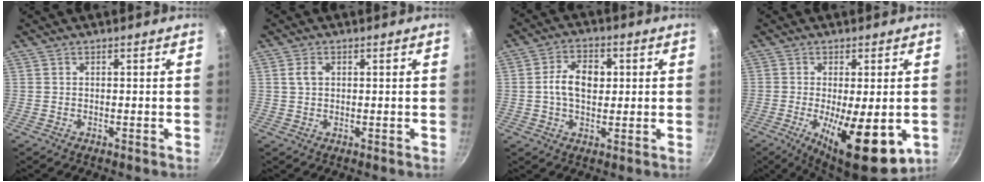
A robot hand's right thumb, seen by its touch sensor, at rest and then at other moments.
{"total": 2.4, "force": [0.6, 1.7, 1.6], "torque": [-0.032, 0.005, 0.013]}
{"total": 8.1, "force": [0.8, 5.3, 6.1], "torque": [-0.092, 0.012, 0.009]}
{"total": 15.5, "force": [-4.3, 5.3, 13.9], "torque": [-0.194, -0.022, -0.046]}